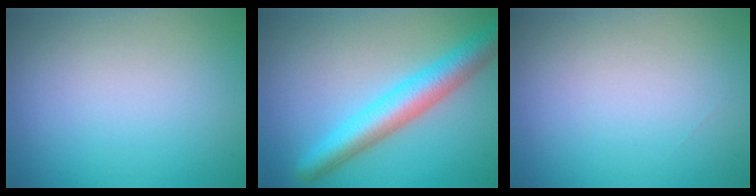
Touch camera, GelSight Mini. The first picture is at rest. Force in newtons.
{"total": 5.4, "press": 5.4, "slide": 0.2}
{"total": 0.0}